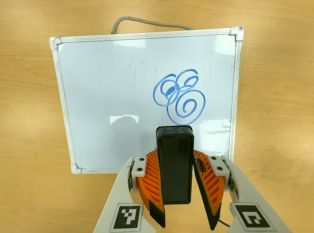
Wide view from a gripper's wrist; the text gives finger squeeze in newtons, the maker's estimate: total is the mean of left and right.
{"total": 6.2, "left": 5.8, "right": 6.6}